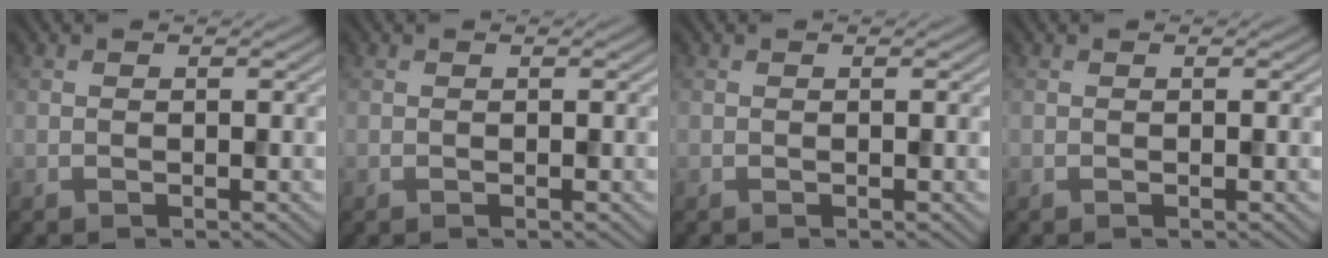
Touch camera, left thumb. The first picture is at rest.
{"total": 0.0}
{"total": 0.0}
{"total": 0.0}